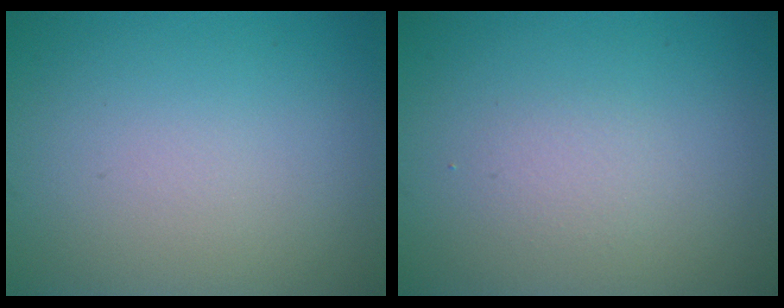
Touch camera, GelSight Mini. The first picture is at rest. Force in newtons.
{"total": 1.1, "press": 1.1, "slide": 0.1}